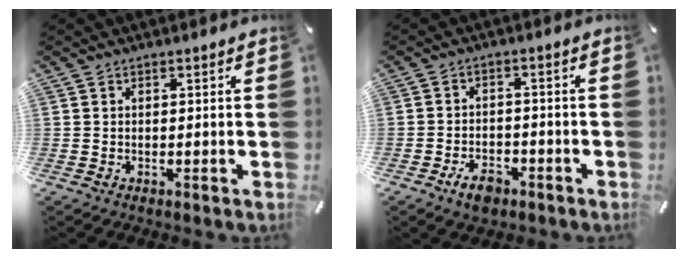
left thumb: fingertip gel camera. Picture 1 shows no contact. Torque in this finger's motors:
{"motor_torque": [0.69, 0.78, 0.02, 0.04, 0.01]}